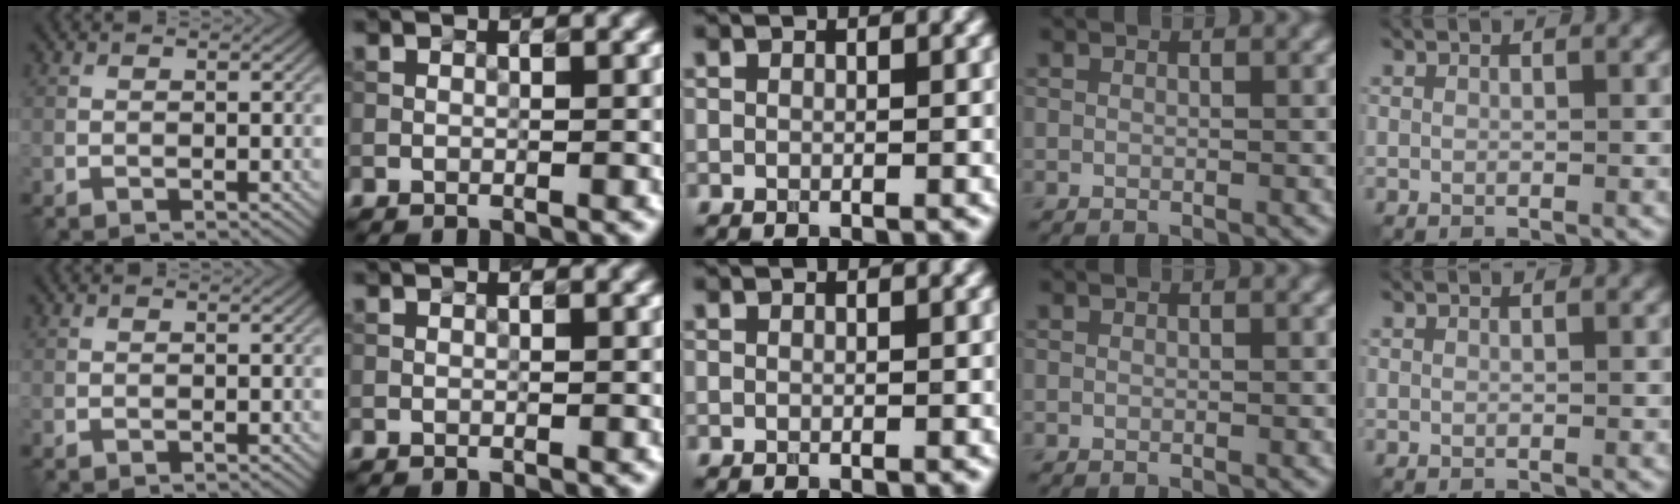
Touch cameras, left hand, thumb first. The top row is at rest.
{}